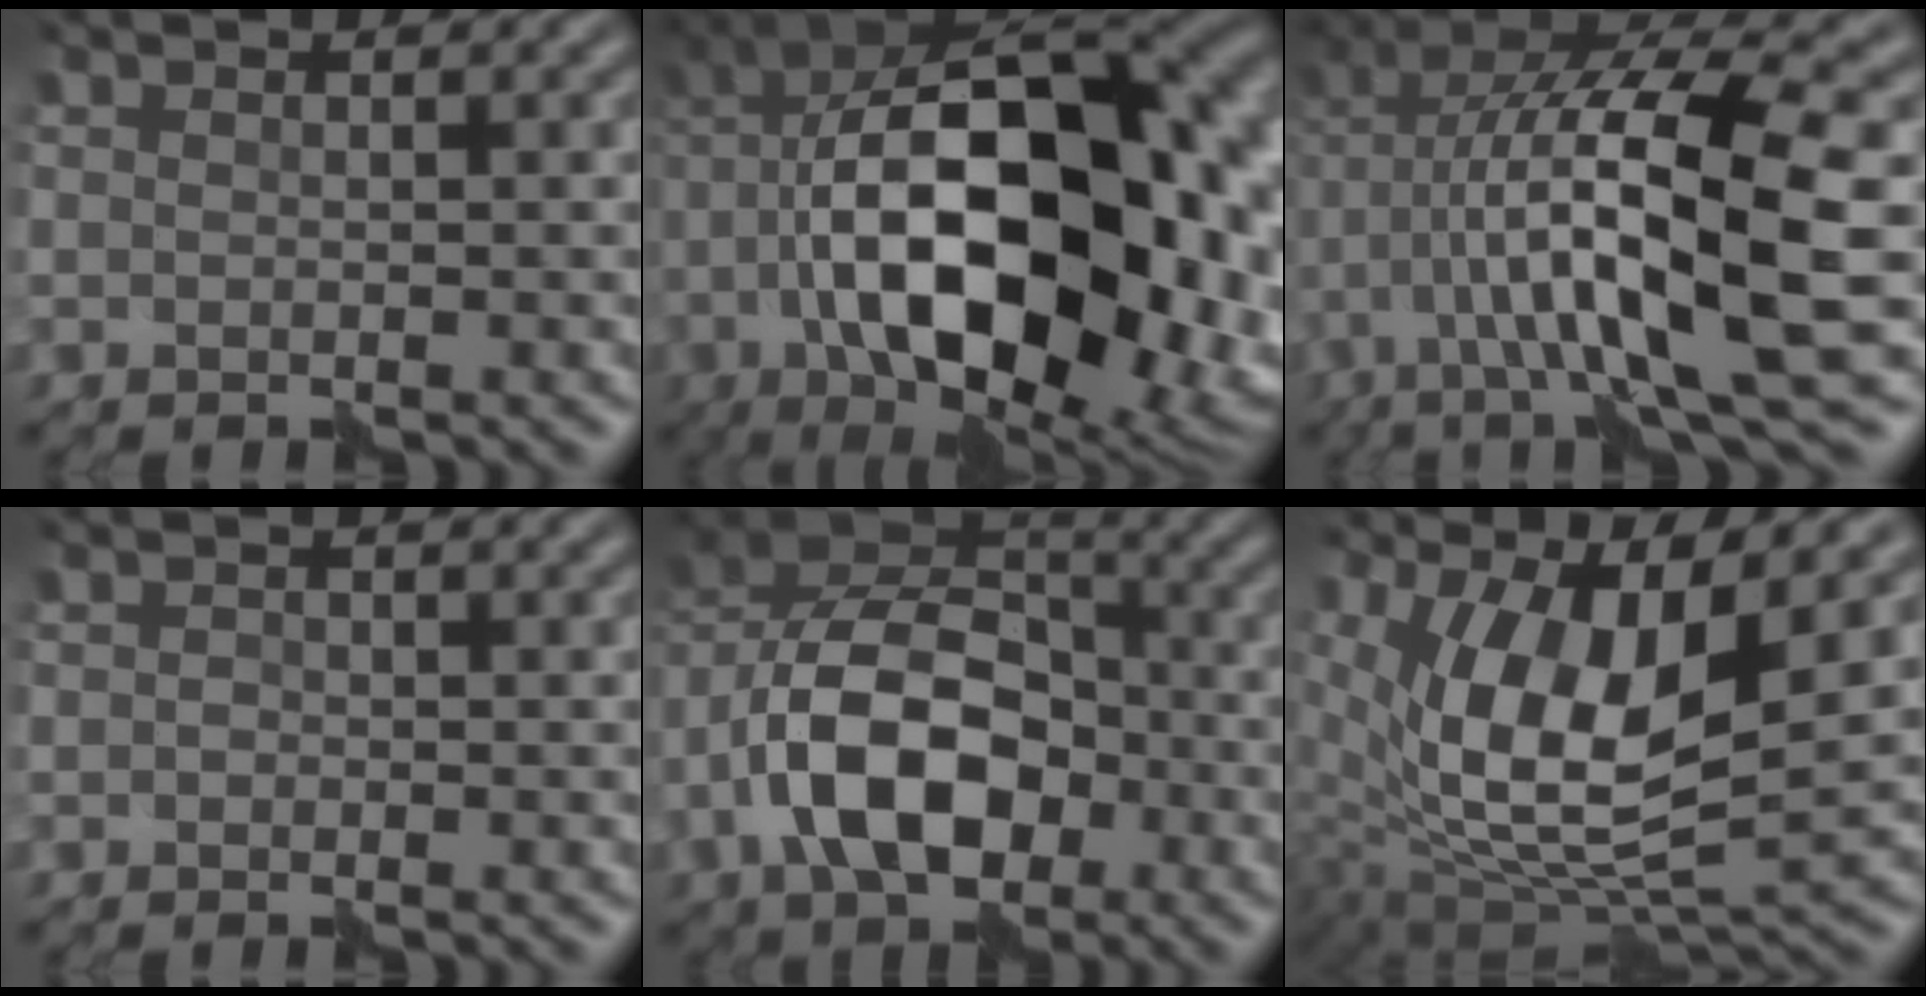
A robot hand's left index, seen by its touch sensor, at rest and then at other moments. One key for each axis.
{"total": 18.0, "fx": -2.7, "fy": 9.3, "fz": 15.2, "tx": -0.235, "ty": 0.014, "tz": -0.053}
{"total": 13.7, "fx": -1.2, "fy": 3.3, "fz": 13.2, "tx": -0.230, "ty": 0.019, "tz": -0.025}
{"total": 0.6, "fx": -0.3, "fy": 0.5, "fz": 0.1, "tx": 0.000, "ty": 0.001, "tz": -0.011}
{"total": 10.4, "fx": -4.1, "fy": 6.1, "fz": 7.3, "tx": -0.133, "ty": 0.018, "tz": -0.091}
{"total": 10.6, "fx": 3.1, "fy": 3.7, "fz": 9.4, "tx": -0.184, "ty": -0.008, "tz": 0.055}